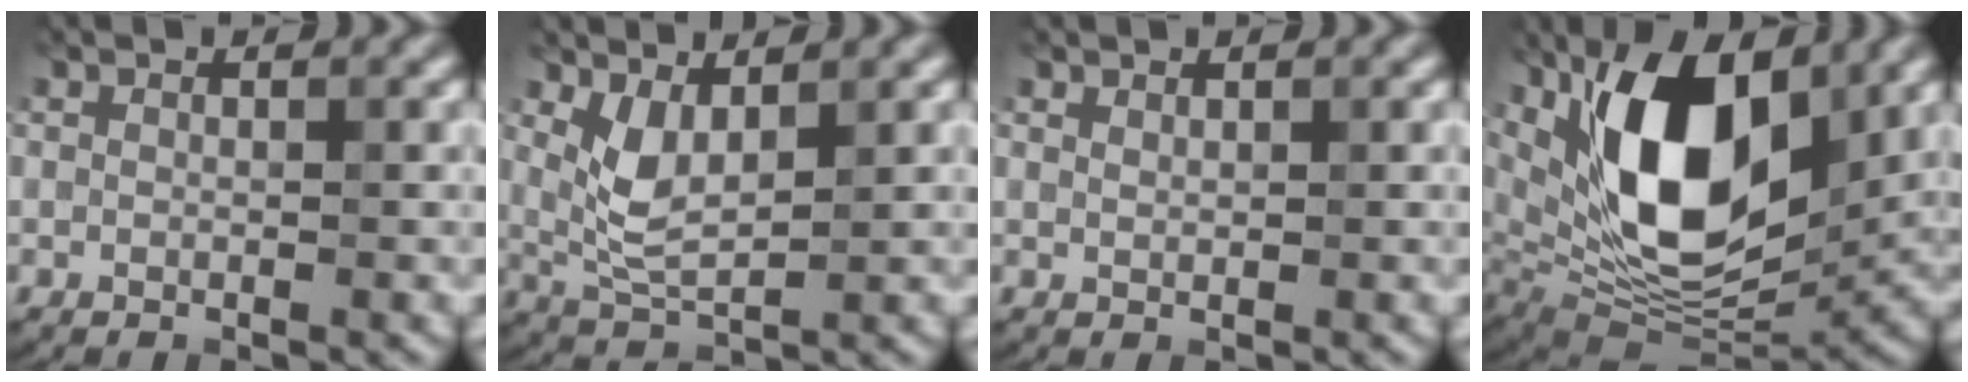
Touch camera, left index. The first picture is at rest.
{"total": 3.4, "force": [1.3, 1.5, 2.8], "torque": [-0.064, -0.008, 0.032]}
{"total": 0.6, "force": [0.6, 0.2, 0.1], "torque": [-0.001, -0.001, 0.013]}
{"total": 13.7, "force": [4.2, 6.8, 11.2], "torque": [-0.184, -0.004, 0.075]}